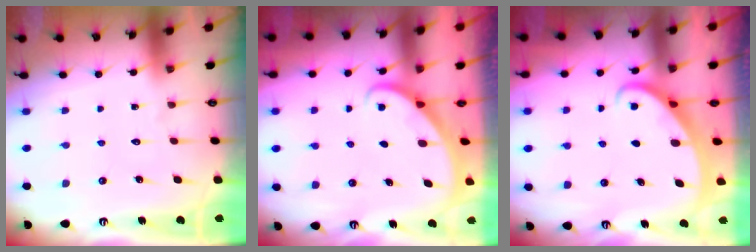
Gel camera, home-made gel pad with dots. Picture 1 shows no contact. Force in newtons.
{"total": 2.1, "press": 2.1, "slide": 0.1}
{"total": 2.2, "press": 2.2, "slide": 0.3}